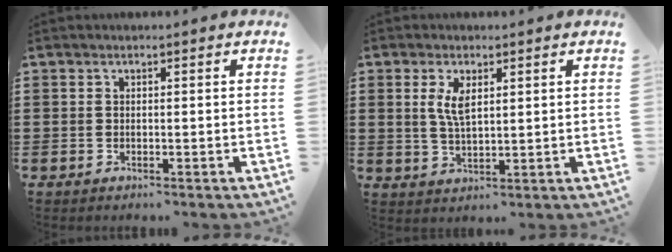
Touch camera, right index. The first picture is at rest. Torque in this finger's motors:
{"motor_torque": [0.45, -0.41, 0.15, 0.11]}